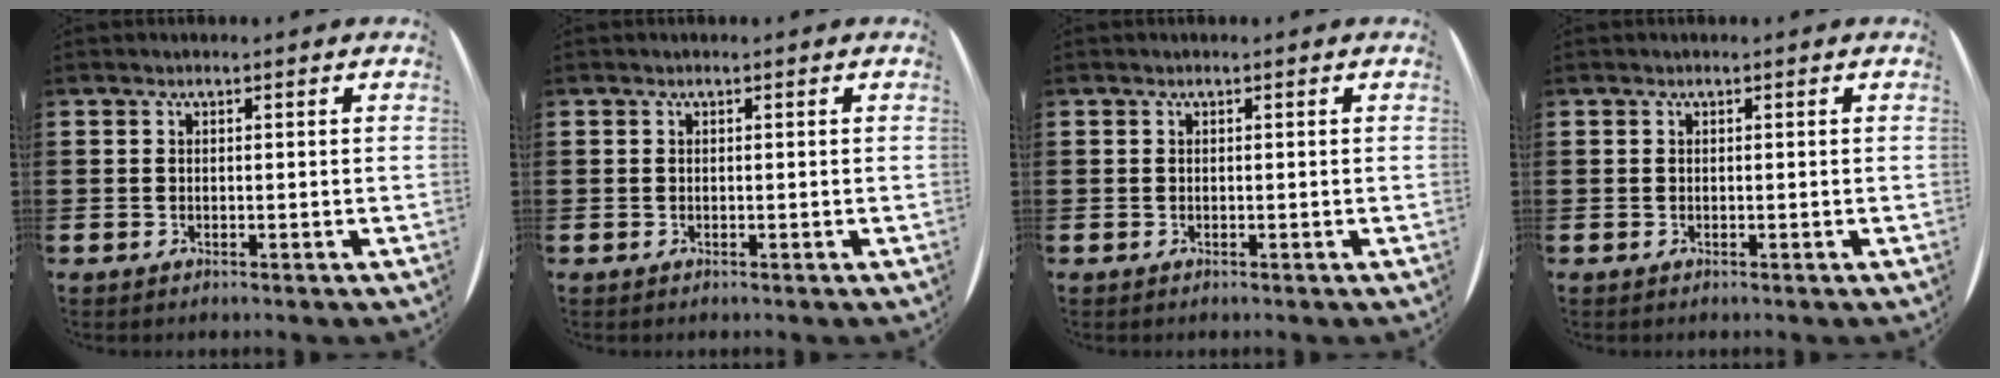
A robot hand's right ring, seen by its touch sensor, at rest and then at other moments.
{"total": 0.0}
{"total": 0.0}
{"total": 0.0}